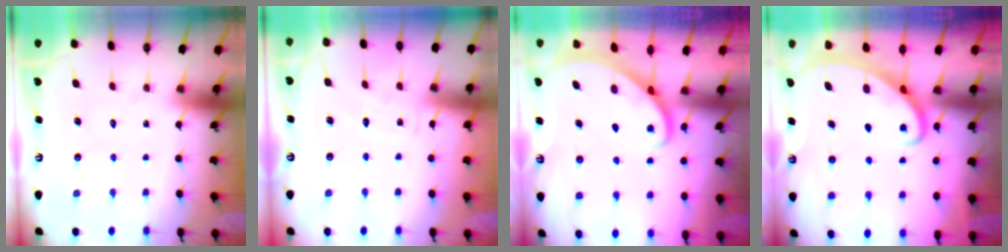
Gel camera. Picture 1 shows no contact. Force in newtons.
{"total": 3.4, "press": 3.4, "slide": 0.4}
{"total": 1.9, "press": 1.9, "slide": 0.2}
{"total": 2.6, "press": 2.6, "slide": 0.3}